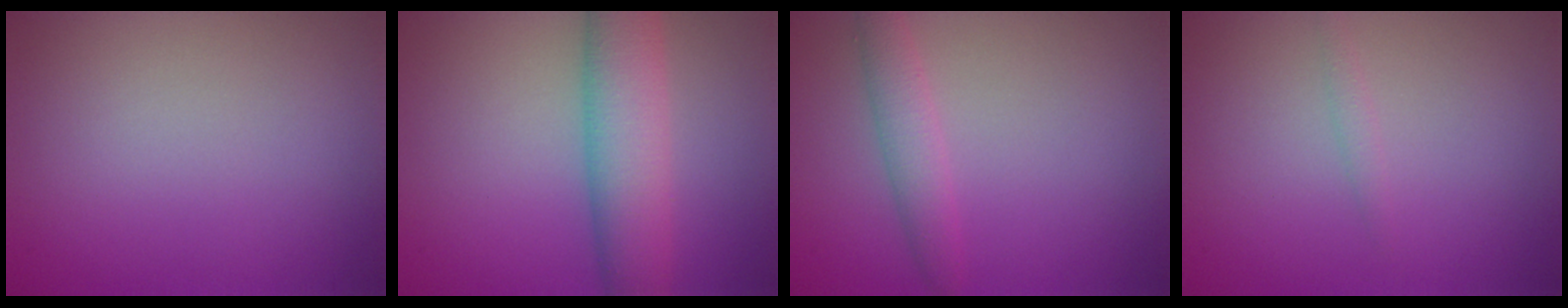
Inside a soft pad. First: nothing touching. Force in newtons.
{"total": 6.2, "press": 6.2, "slide": 0.2}
{"total": 2.3, "press": 2.3, "slide": 0.0}
{"total": 0.6, "press": 0.6, "slide": 0.0}